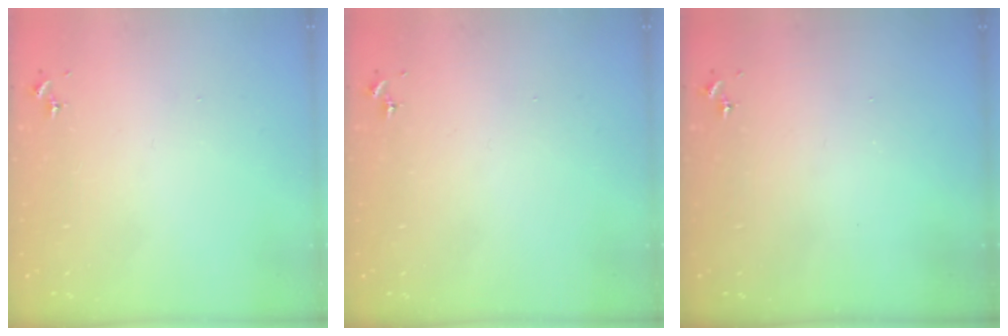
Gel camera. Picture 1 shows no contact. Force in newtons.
{"total": 0.0}
{"total": 0.0}